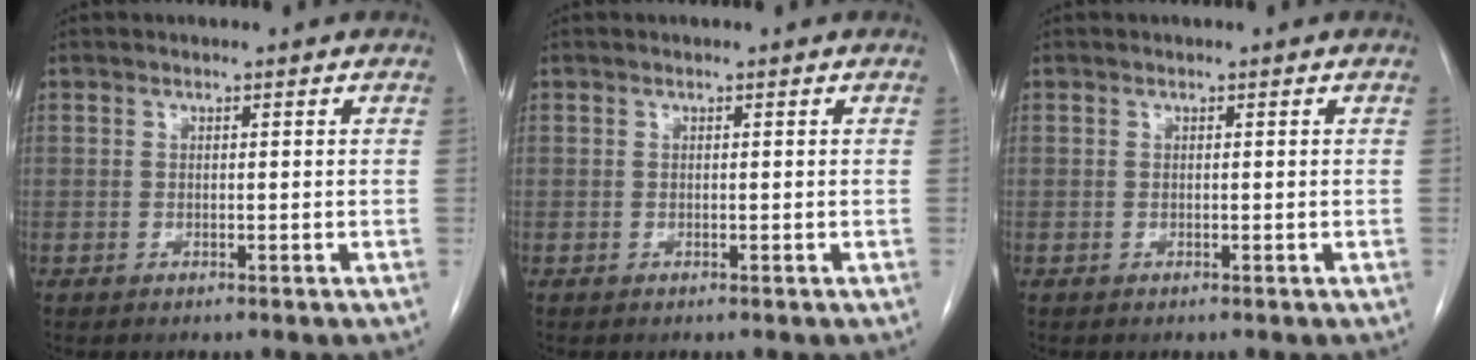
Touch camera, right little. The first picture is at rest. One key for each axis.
{"total": 0.0}
{"total": 0.0}